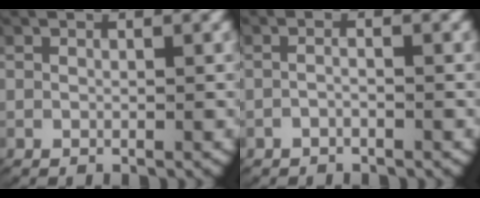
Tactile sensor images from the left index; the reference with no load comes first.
{"total": 1.1, "force": [-0.5, 0.1, 1.0], "torque": [-0.022, 0.000, -0.010]}